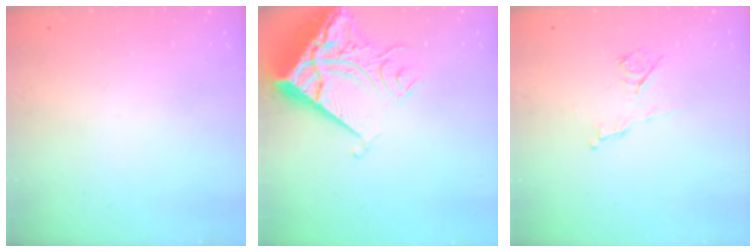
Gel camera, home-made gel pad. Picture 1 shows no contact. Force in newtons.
{"total": 11.2, "press": 11.1, "slide": 1.5}
{"total": 7.2, "press": 7.1, "slide": 0.8}